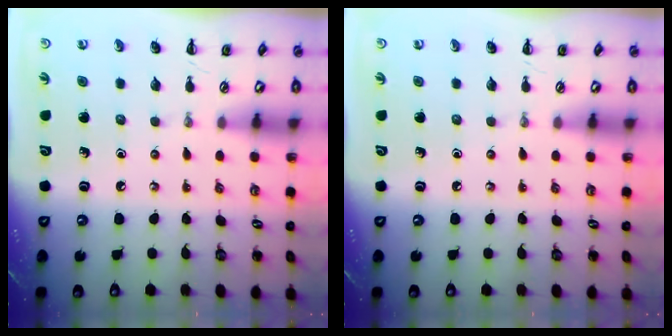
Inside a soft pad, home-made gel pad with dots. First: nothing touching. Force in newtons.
{"total": 0.0}